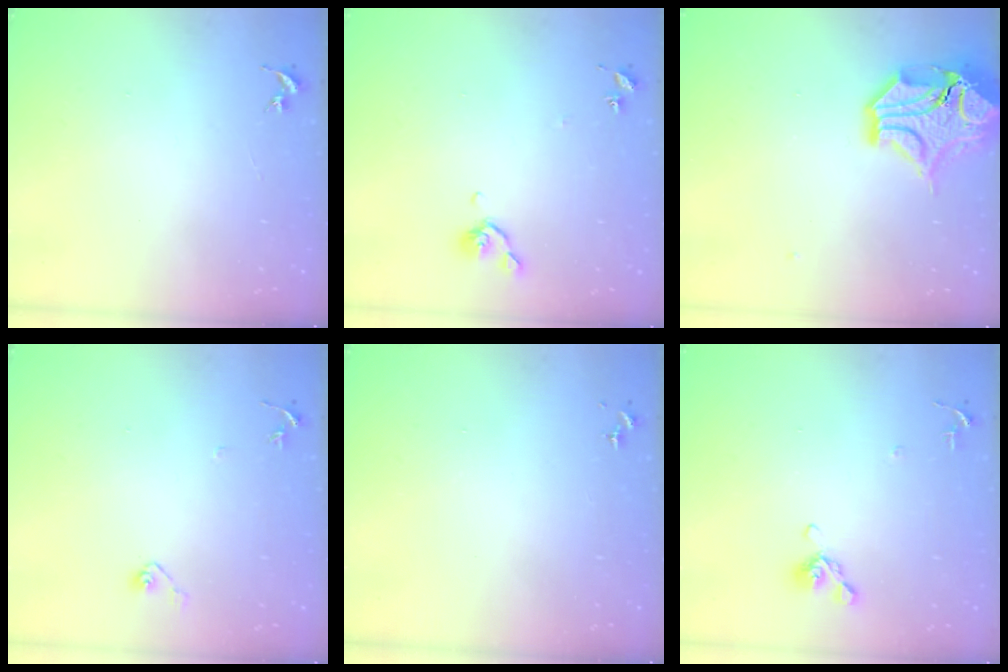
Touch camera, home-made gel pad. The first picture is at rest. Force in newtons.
{"total": 5.6, "press": 5.6, "slide": 0.9}
{"total": 16.7, "press": 16.5, "slide": 2.5}
{"total": 4.8, "press": 4.7, "slide": 1.0}
{"total": 0.0}
{"total": 8.7, "press": 8.5, "slide": 1.8}